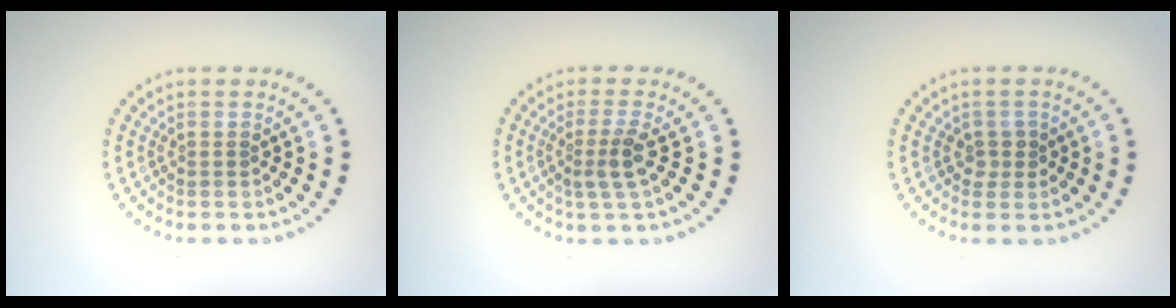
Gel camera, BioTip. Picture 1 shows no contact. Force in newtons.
{"total": 2.3, "press": 1.8, "slide": 1.5}
{"total": 1.3, "press": 1.1, "slide": 0.7}